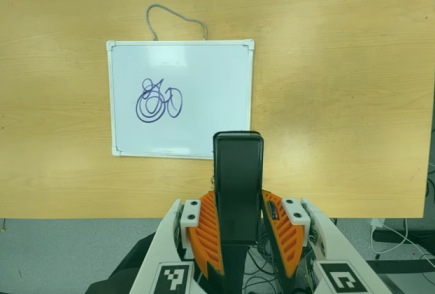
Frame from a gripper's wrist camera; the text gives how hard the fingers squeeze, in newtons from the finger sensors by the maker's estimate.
{"total": 4.2, "left": 2.9, "right": 5.6}